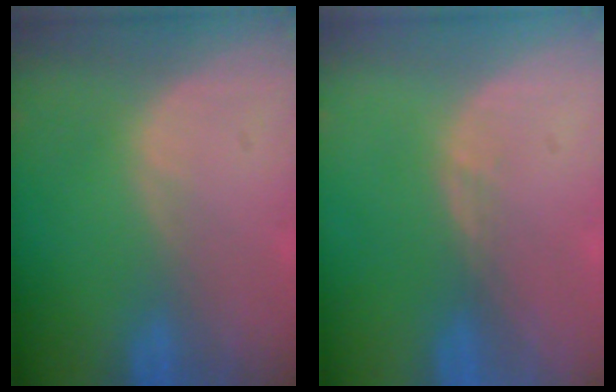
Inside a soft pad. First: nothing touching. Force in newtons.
{"total": 0.8, "press": 0.6, "slide": 0.6}